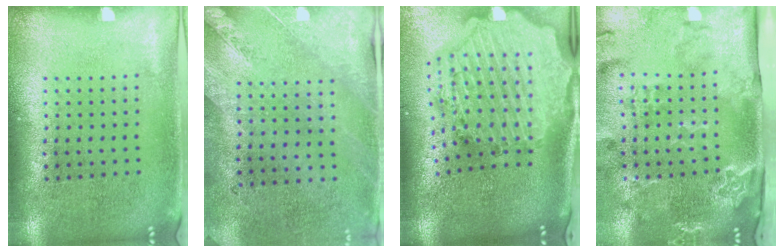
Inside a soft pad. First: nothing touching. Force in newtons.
{"total": 2.4, "press": 2.1, "slide": 1.3}
{"total": 4.1, "press": 3.3, "slide": 2.4}
{"total": 3.3, "press": 2.4, "slide": 2.2}